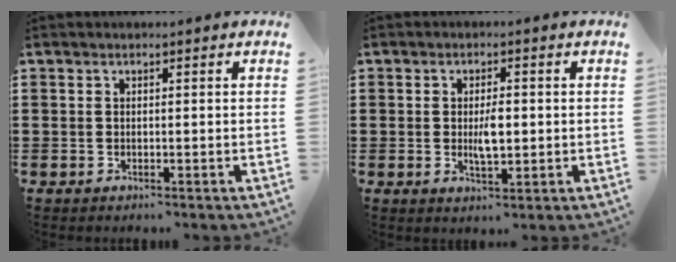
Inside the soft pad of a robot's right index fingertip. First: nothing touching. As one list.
[{"total": 3.8, "force": [-0.1, 1.5, 3.6], "torque": [-0.065, 0.003, -0.003]}]